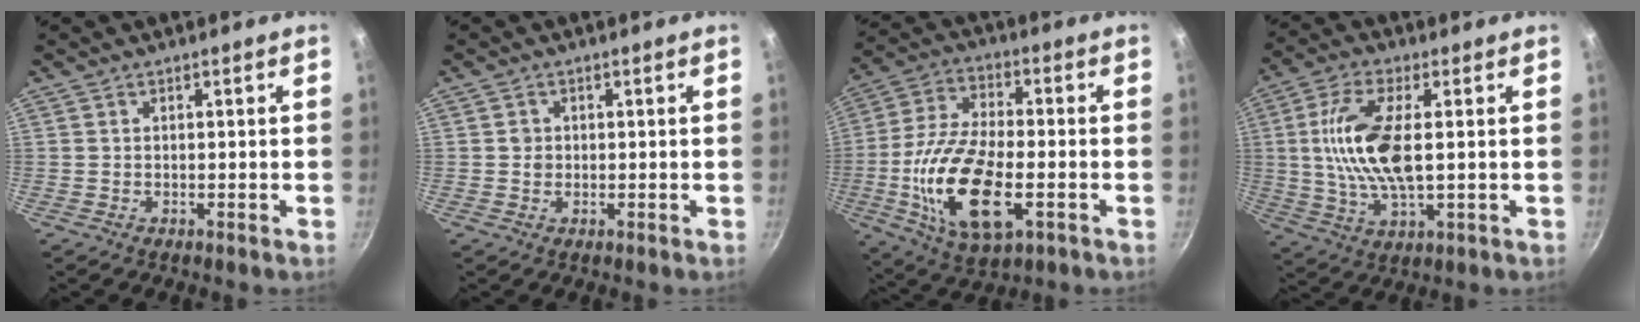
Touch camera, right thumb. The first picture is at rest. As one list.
[{"total": 1.5, "force": [0.1, 1.4, 0.6], "torque": [-0.005, 0.003, 0.002]}, {"total": 19.2, "force": [-4.8, 8.8, 16.4], "torque": [-0.321, 0.009, -0.081]}, {"total": 14.0, "force": [1.2, 5.6, 12.8], "torque": [-0.271, -0.002, 0.026]}]